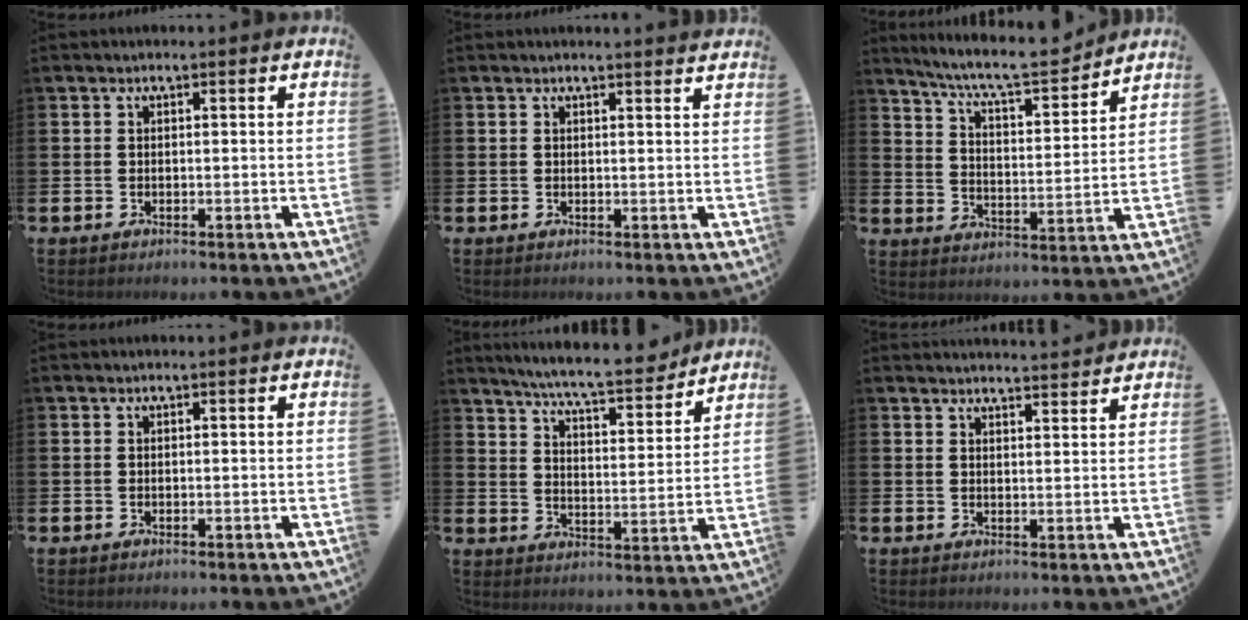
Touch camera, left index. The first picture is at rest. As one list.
[{"total": 1.1, "force": [1.1, -0.1, 0.0], "torque": [0.009, -0.010, 0.019]}, {"total": 8.5, "force": [7.9, 1.2, 2.9], "torque": [-0.081, -0.055, 0.136]}, {"total": 0.0}, {"total": 7.9, "force": [7.5, 0.4, 2.5], "torque": [-0.064, -0.051, 0.128]}, {"total": 3.1, "force": [3.1, -0.1, -0.1], "torque": [0.005, -0.023, 0.054]}]